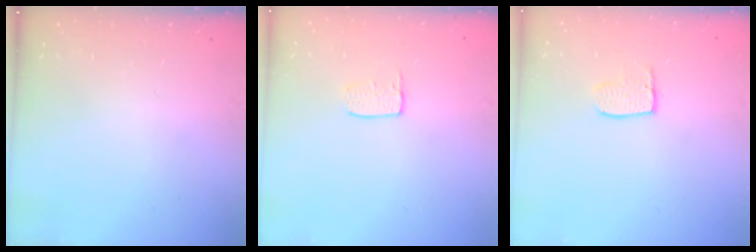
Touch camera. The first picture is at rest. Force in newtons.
{"total": 4.3, "press": 4.3, "slide": 0.3}
{"total": 5.5, "press": 5.5, "slide": 0.3}